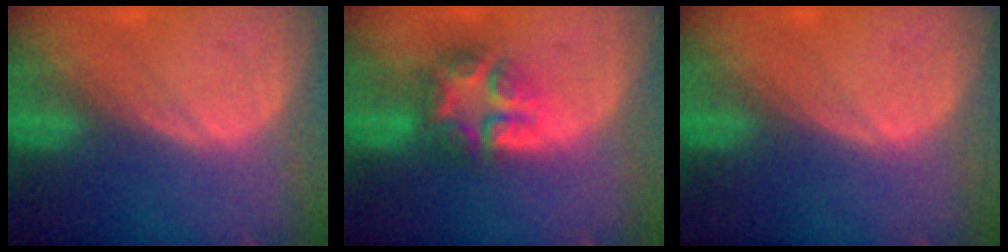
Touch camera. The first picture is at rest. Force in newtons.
{"total": 7.7, "press": 6.7, "slide": 3.8}
{"total": 0.0}